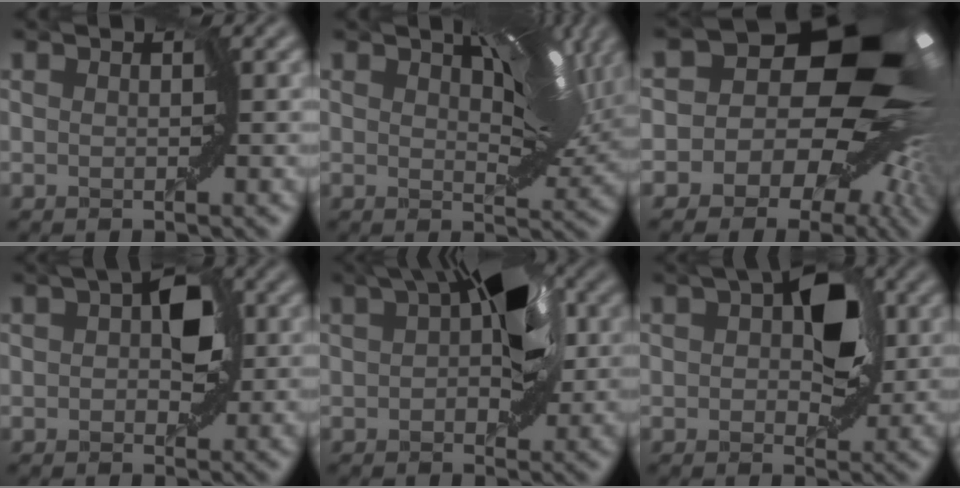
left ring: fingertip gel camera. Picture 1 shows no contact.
{"total": 6.0, "force": [3.1, 2.3, 4.6], "torque": [-0.084, 0.001, 0.050]}
{"total": 19.8, "force": [2.3, 14.7, 13.1], "torque": [-0.171, 0.061, -0.001]}
{"total": 3.1, "force": [0.6, 1.7, 2.5], "torque": [-0.035, 0.004, 0.007]}
{"total": 6.1, "force": [1.6, 2.8, 5.2], "torque": [-0.070, 0.018, 0.020]}
{"total": 4.5, "force": [0.9, 2.5, 3.7], "torque": [-0.049, 0.006, 0.013]}